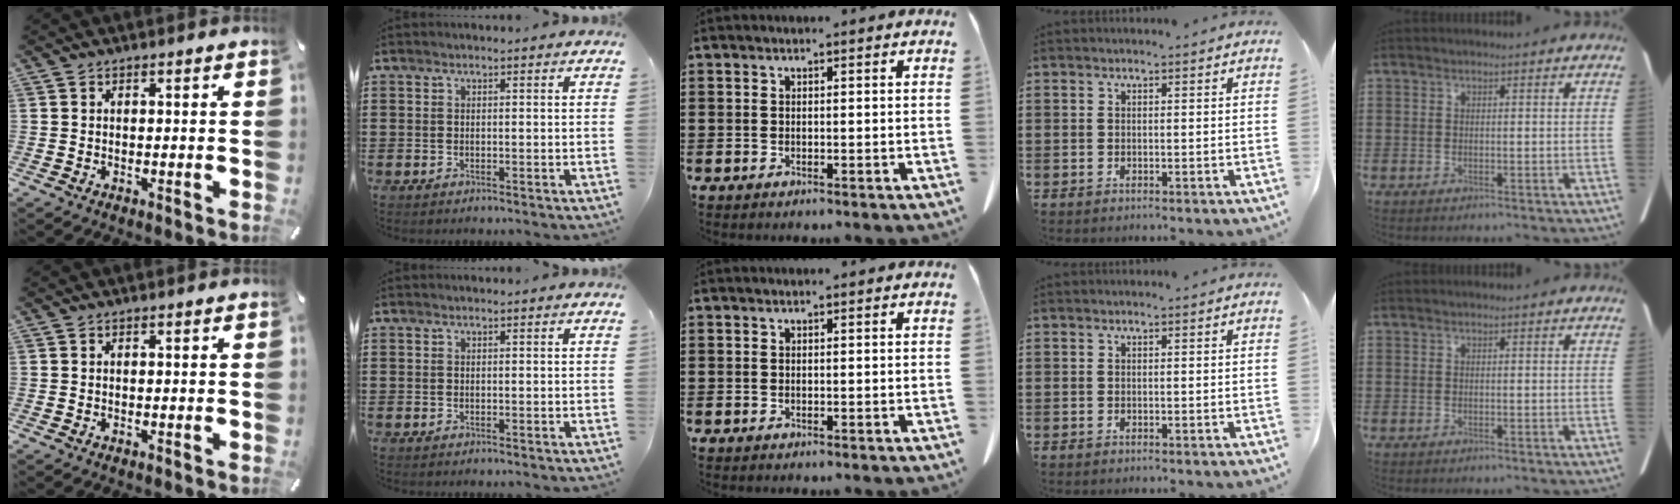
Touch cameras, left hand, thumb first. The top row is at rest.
{}